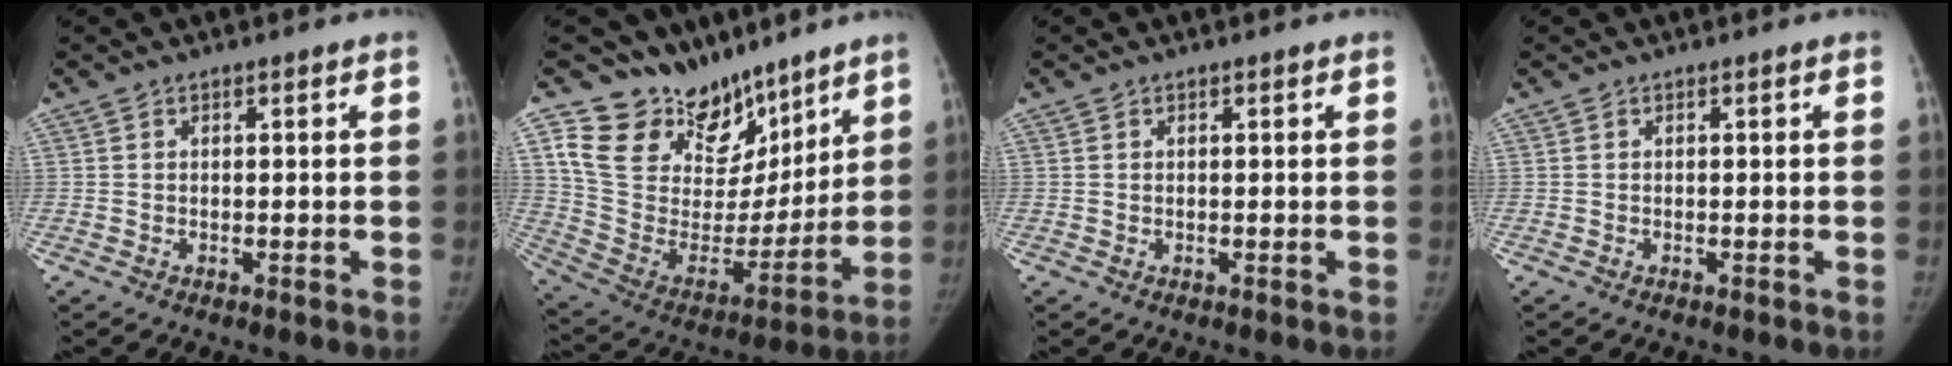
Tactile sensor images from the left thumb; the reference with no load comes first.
{"total": 20.4, "force": [15.7, 11.6, 6.0], "torque": [-0.027, -0.096, 0.280]}
{"total": 0.0}
{"total": 0.0}